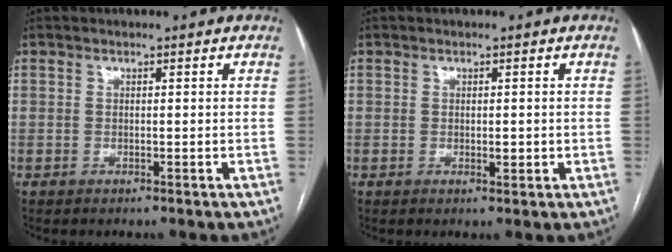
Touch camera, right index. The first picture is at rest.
{"total": 1.3, "force": [-0.1, 0.6, 1.1], "torque": [-0.016, 0.000, 0.004]}